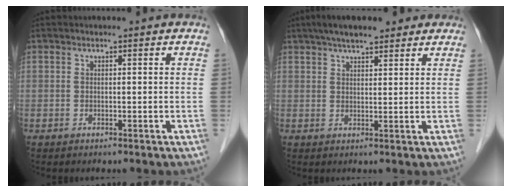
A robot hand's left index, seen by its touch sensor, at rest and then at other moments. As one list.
[{"total": 8.2, "force": [6.2, 2.2, 4.8], "torque": [-0.069, 0.035, 0.098]}]